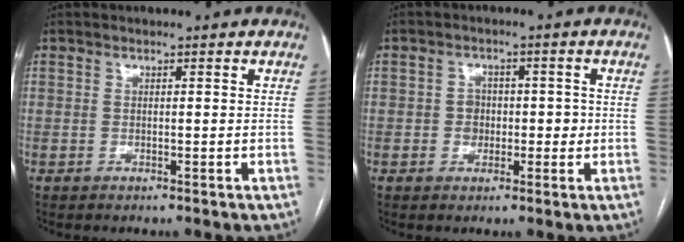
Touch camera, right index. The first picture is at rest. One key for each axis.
{"total": 3.6, "fx": -0.4, "fy": 3.0, "fz": 1.9, "tx": -0.017, "ty": 0.016, "tz": -0.004}